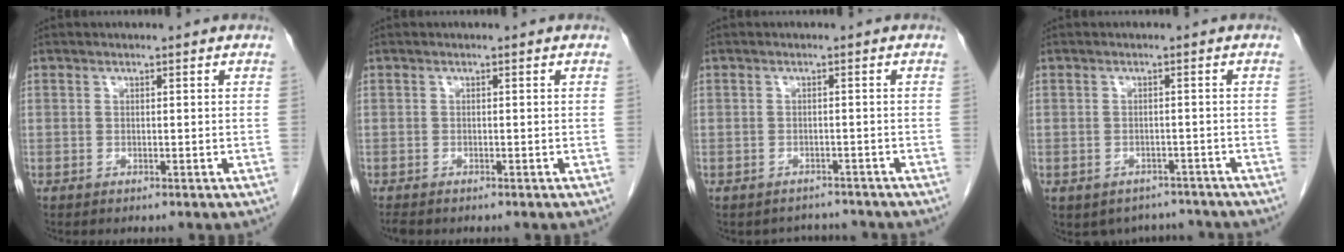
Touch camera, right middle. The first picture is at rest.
{"total": 1.4, "force": [-1.2, 0.4, 0.6], "torque": [-0.014, -0.005, -0.018]}
{"total": 3.0, "force": [-2.8, 1.2, -0.5], "torque": [0.004, 0.007, -0.038]}
{"total": 5.5, "force": [-4.8, 2.7, 0.2], "torque": [0.007, 0.014, -0.056]}